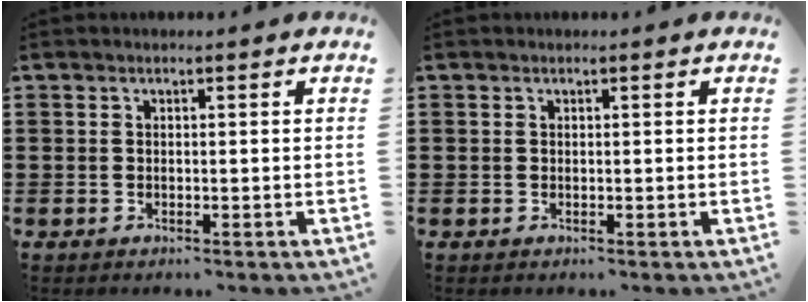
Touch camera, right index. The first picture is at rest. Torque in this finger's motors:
{"motor_torque": [0.00, 0.00, 0.01, -0.01]}